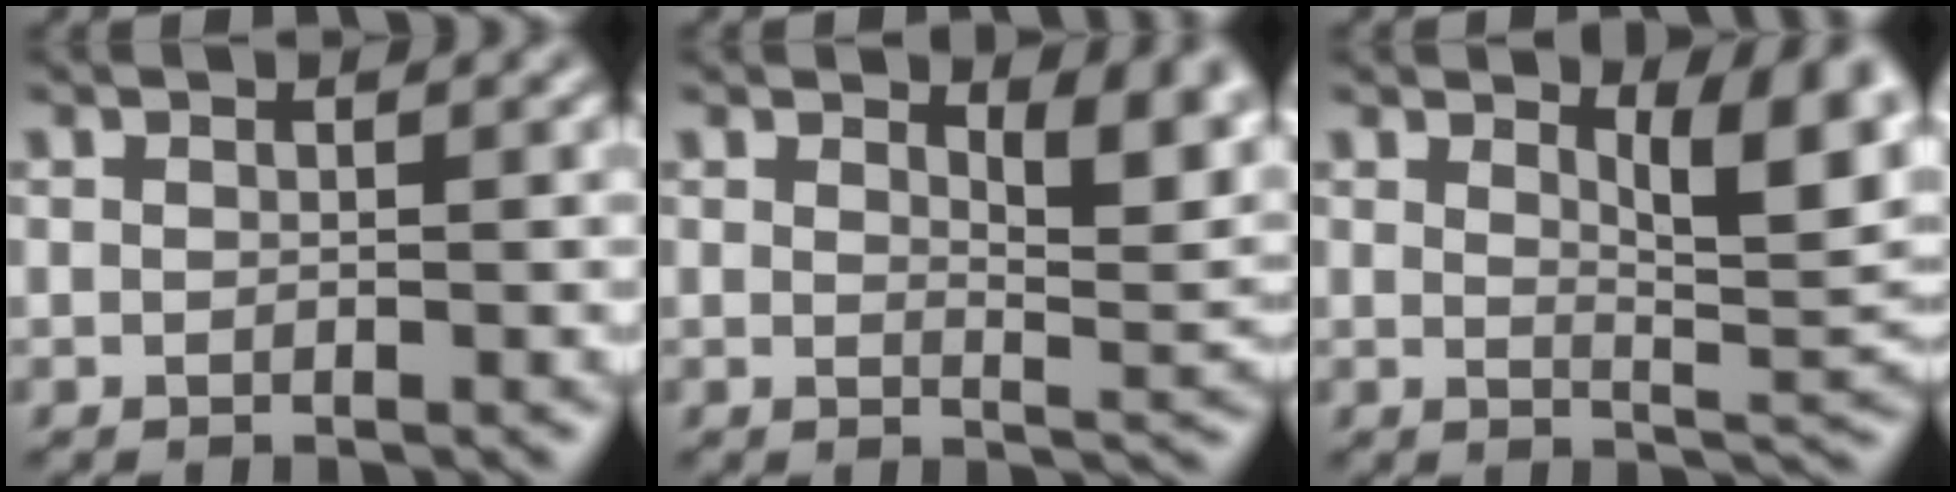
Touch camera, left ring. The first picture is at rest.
{"total": 4.5, "force": [2.5, 1.5, 3.5], "torque": [-0.043, -0.007, 0.036]}
{"total": 5.9, "force": [2.8, 1.7, 4.9], "torque": [-0.060, -0.006, 0.043]}